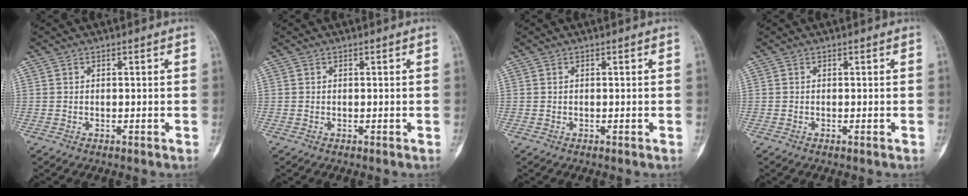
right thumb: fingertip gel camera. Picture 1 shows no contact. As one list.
[{"total": 0.0}, {"total": 0.0}, {"total": 0.0}]